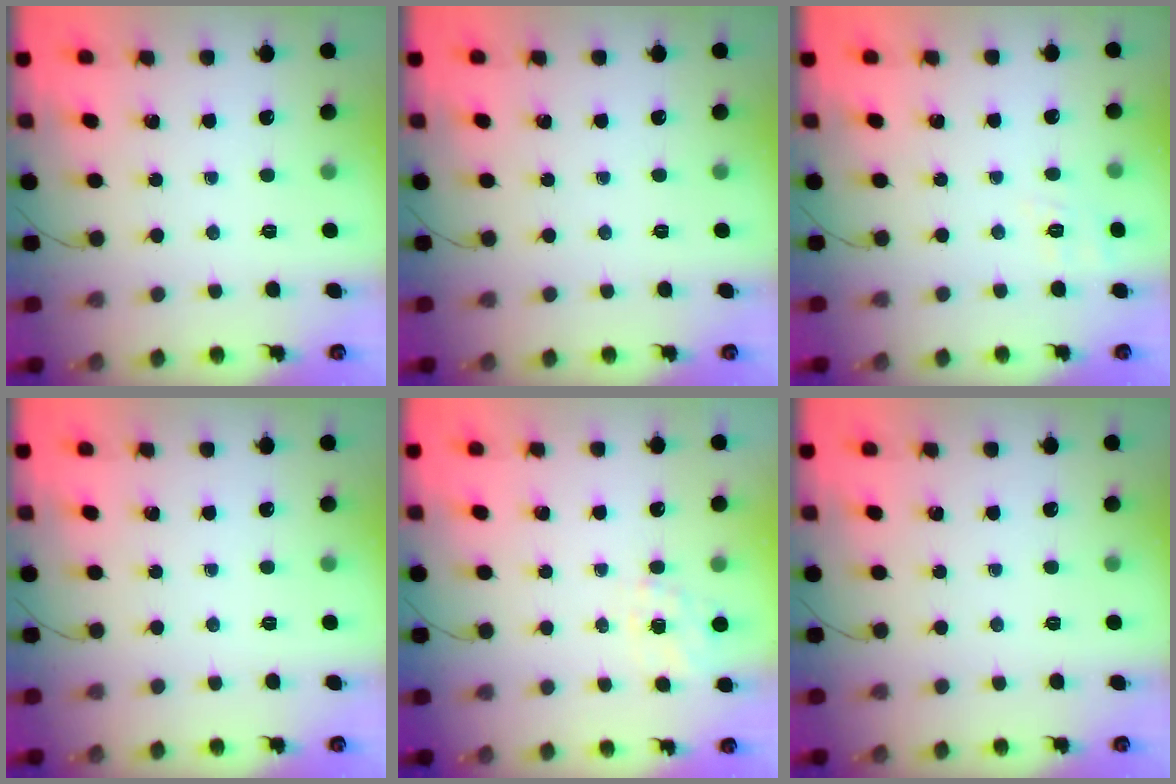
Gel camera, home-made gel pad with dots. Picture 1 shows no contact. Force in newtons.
{"total": 0.0}
{"total": 5.9, "press": 5.4, "slide": 2.3}
{"total": 0.0}
{"total": 5.8, "press": 5.7, "slide": 1.5}
{"total": 0.0}